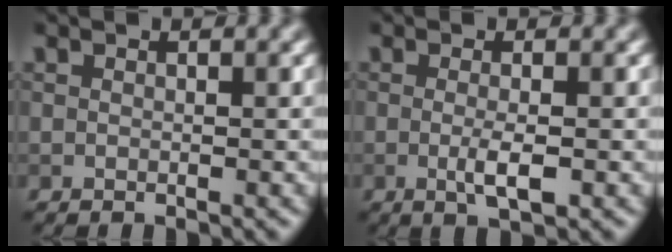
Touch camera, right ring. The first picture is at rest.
{"total": 2.3, "force": [-0.4, 0.4, 2.2], "torque": [-0.042, -0.006, -0.007]}